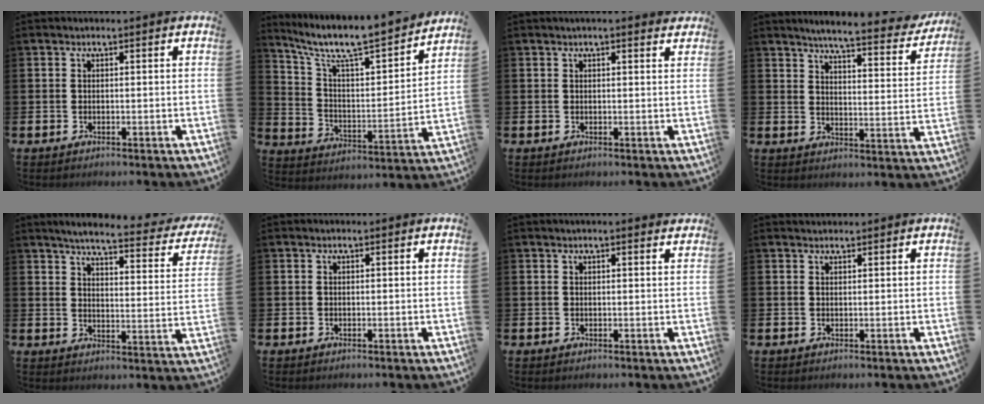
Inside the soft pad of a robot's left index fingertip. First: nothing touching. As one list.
[{"total": 8.7, "force": [7.7, 1.1, 3.9], "torque": [-0.107, -0.061, 0.124]}, {"total": 1.1, "force": [1.0, 0.1, 0.4], "torque": [0.002, -0.001, 0.017]}, {"total": 5.4, "force": [5.0, 0.3, 1.9], "torque": [-0.044, -0.042, 0.077]}, {"total": 4.8, "force": [4.2, 0.6, 2.4], "torque": [-0.054, -0.036, 0.061]}, {"total": 0.0}, {"total": 0.8, "force": [0.7, 0.0, 0.3], "torque": [-0.004, 0.001, 0.013]}, {"total": 1.0, "force": [1.0, 0.2, 0.0], "torque": [0.011, -0.002, 0.015]}]